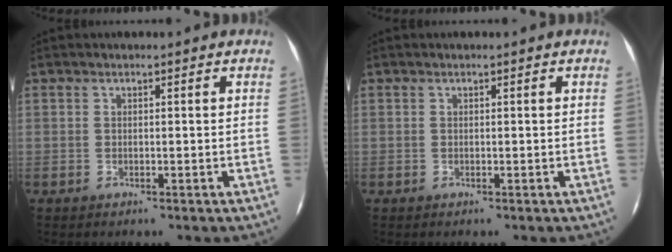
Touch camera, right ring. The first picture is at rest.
{"total": 0.0}